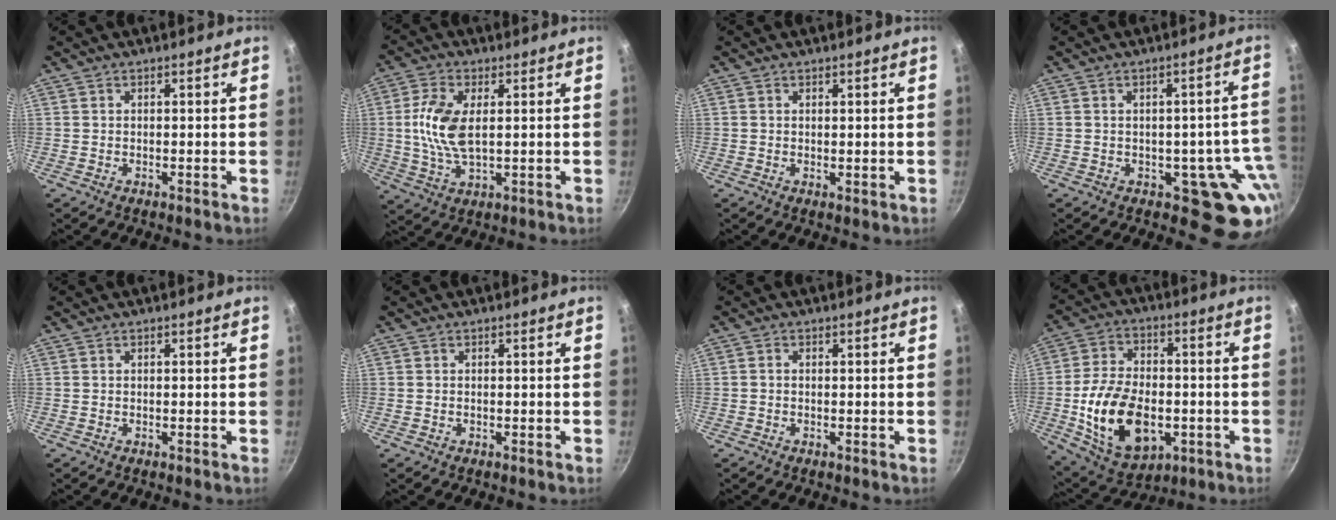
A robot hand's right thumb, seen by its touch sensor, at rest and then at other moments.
{"total": 9.5, "force": [1.2, 4.6, 8.2], "torque": [-0.168, 0.000, 0.024]}
{"total": 0.7, "force": [0.4, 0.3, 0.5], "torque": [-0.005, -0.008, 0.003]}
{"total": 10.0, "force": [-2.1, 6.6, 7.1], "torque": [-0.016, 0.017, -0.017]}
{"total": 0.0}
{"total": 0.0}
{"total": 0.5, "force": [-0.1, 0.4, 0.3], "torque": [-0.004, 0.004, -0.004]}
{"total": 19.0, "force": [-3.9, 12.0, 14.2], "torque": [-0.244, 0.017, -0.052]}